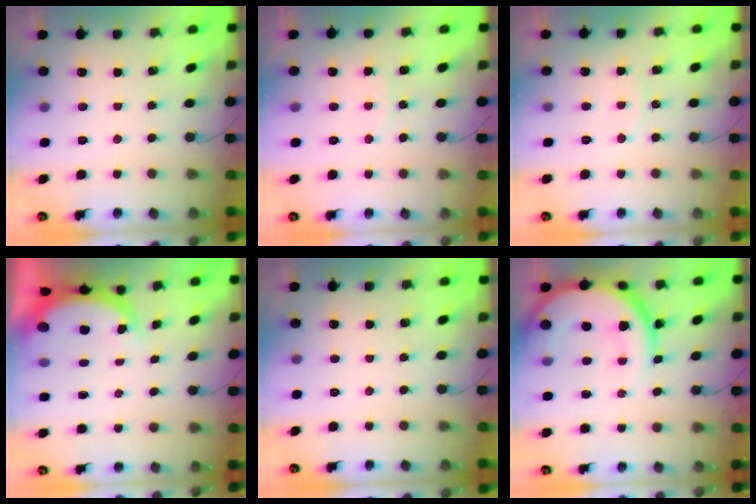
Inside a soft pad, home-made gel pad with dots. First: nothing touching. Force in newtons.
{"total": 8.4, "press": 8.3, "slide": 0.8}
{"total": 3.8, "press": 3.8, "slide": 0.4}
{"total": 4.6, "press": 4.6, "slide": 0.2}
{"total": 0.0}
{"total": 17.4, "press": 17.4, "slide": 1.0}